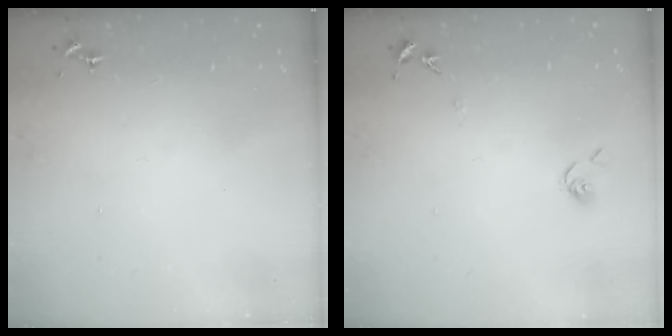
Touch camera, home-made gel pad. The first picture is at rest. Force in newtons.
{"total": 4.8, "press": 4.8, "slide": 0.4}